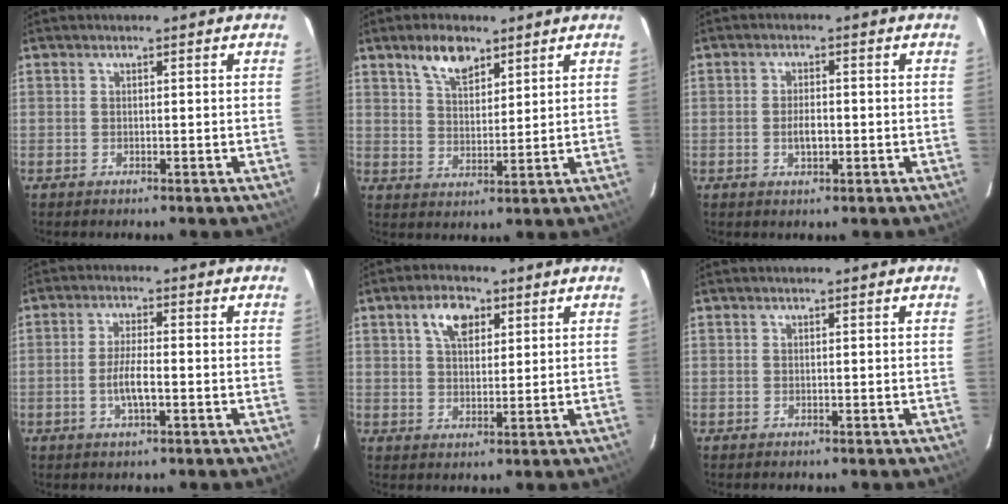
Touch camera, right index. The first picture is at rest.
{"total": 7.0, "force": [4.7, 3.3, 4.0], "torque": [-0.067, 0.007, 0.088]}
{"total": 3.3, "force": [-0.8, 1.6, 2.8], "torque": [-0.052, -0.002, -0.011]}
{"total": 4.9, "force": [-1.5, 1.1, 4.5], "torque": [-0.090, -0.003, -0.028]}
{"total": 6.1, "force": [2.8, 3.5, 4.2], "torque": [-0.070, 0.016, 0.051]}
{"total": 0.0}